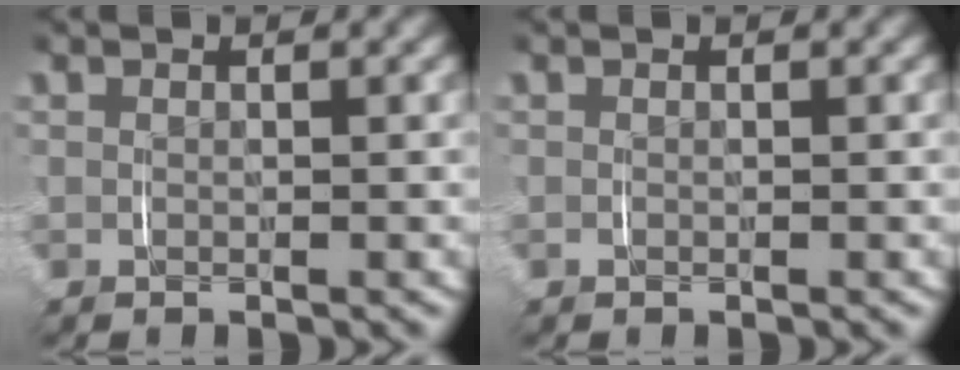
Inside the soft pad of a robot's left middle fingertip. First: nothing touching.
{"total": 0.0}